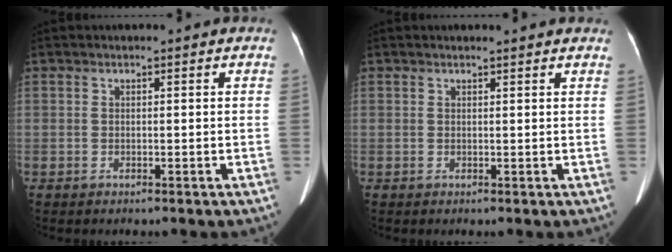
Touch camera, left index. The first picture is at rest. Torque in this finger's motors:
{"motor_torque": [0.07, -0.22, -0.02, -0.01]}